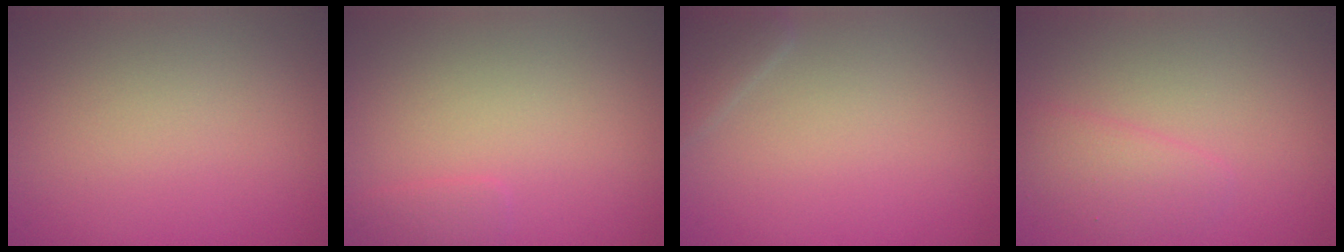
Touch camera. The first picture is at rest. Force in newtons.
{"total": 0.9, "press": 0.9, "slide": 0.1}
{"total": 1.5, "press": 1.5, "slide": 0.1}
{"total": 2.0, "press": 2.0, "slide": 0.1}